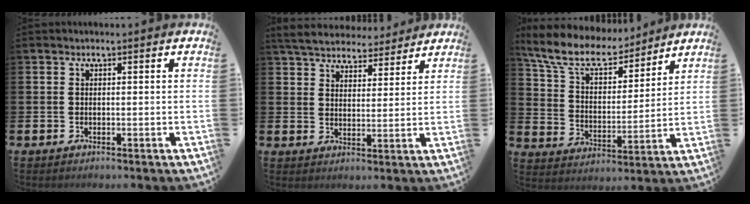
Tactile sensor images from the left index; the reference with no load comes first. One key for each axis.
{"total": 5.9, "fx": 5.6, "fy": 1.5, "fz": 0.8, "tx": -0.036, "ty": -0.032, "tz": 0.099}
{"total": 10.2, "fx": 8.7, "fy": 3.5, "fz": 3.9, "tx": -0.120, "ty": -0.048, "tz": 0.157}